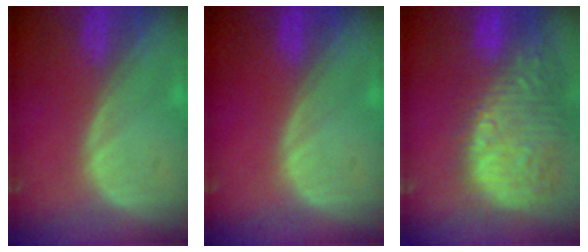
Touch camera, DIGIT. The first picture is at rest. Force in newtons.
{"total": 0.0}
{"total": 15.6, "press": 12.7, "slide": 9.0}